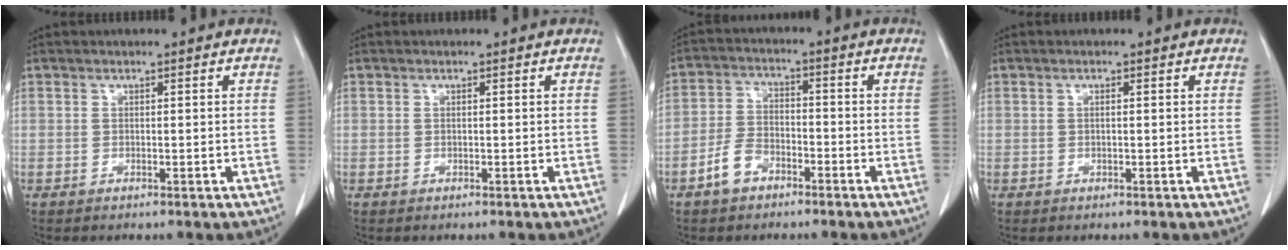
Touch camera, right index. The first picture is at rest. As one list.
[{"total": 0.0}, {"total": 5.6, "force": [-3.5, 3.4, 2.8], "torque": [-0.067, 0.012, -0.064]}, {"total": 0.6, "force": [0.1, 0.1, 0.6], "torque": [-0.011, 0.001, 0.001]}]